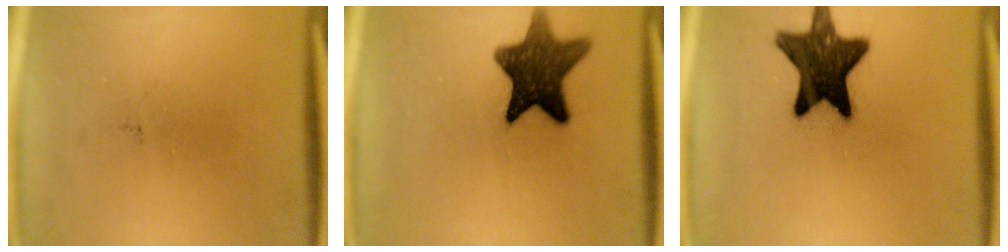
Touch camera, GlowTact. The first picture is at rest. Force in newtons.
{"total": 12.3}
{"total": 14.9}